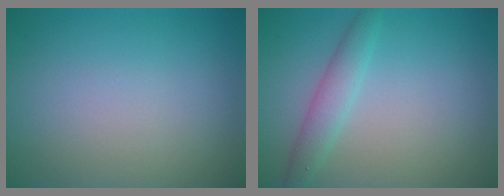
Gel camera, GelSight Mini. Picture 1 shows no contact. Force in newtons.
{"total": 2.3, "press": 2.3, "slide": 0.0}